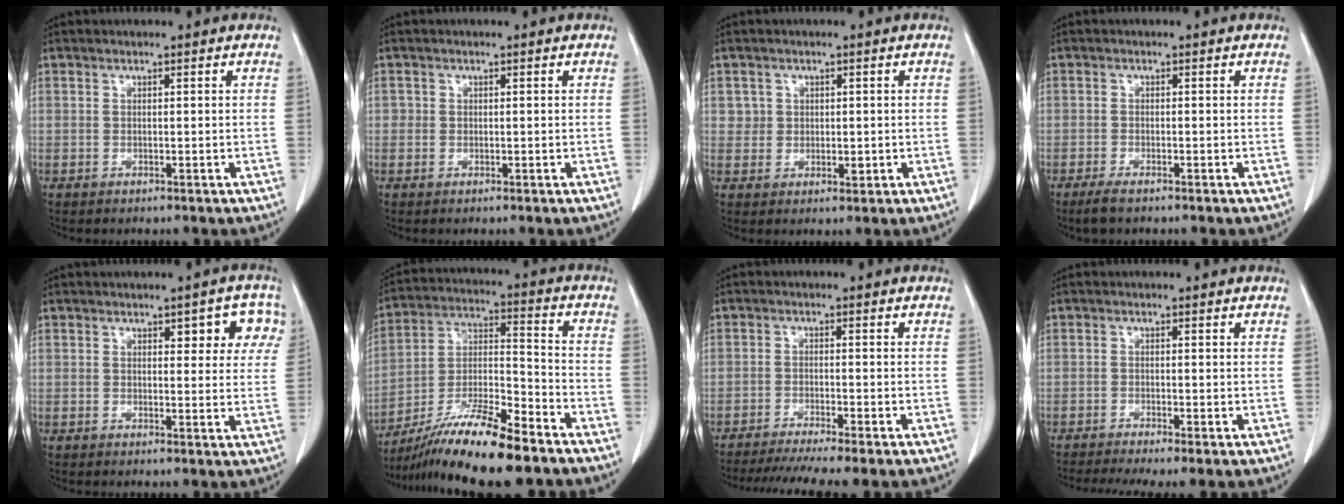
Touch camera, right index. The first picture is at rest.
{"total": 0.7, "force": [-0.1, 0.7, 0.1], "torque": [0.007, 0.004, -0.004]}
{"total": 2.6, "force": [0.5, 2.5, 0.7], "torque": [-0.005, -0.002, 0.009]}
{"total": 2.4, "force": [-1.9, 0.2, 1.4], "torque": [-0.033, -0.006, -0.035]}
{"total": 6.3, "force": [2.9, 2.6, 4.9], "torque": [-0.038, 0.014, 0.029]}
{"total": 15.8, "force": [-12.1, 1.0, 10.0], "torque": [-0.195, -0.018, -0.217]}
{"total": 9.9, "force": [-8.4, -0.8, 5.2], "torque": [-0.065, -0.019, -0.130]}
{"total": 6.1, "force": [-4.7, 0.2, 3.9], "torque": [-0.059, -0.010, -0.077]}